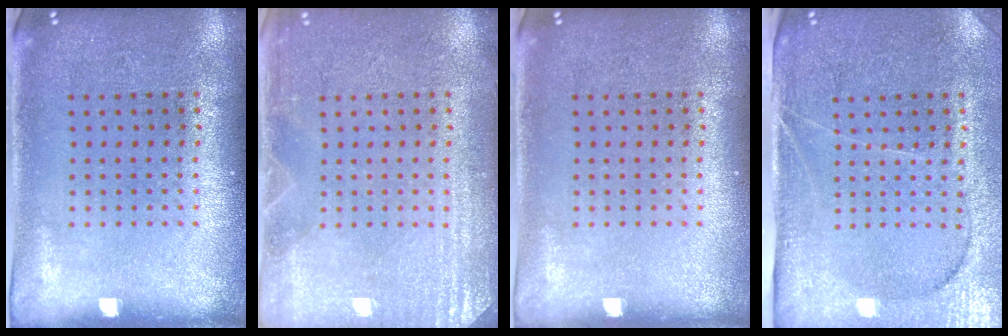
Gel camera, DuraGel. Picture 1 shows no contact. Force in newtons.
{"total": 2.9, "press": 2.9, "slide": 0.5}
{"total": 0.0}
{"total": 4.0, "press": 3.5, "slide": 1.9}